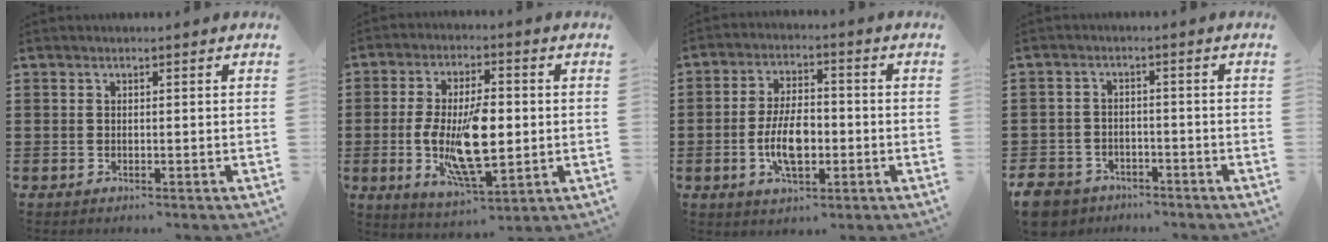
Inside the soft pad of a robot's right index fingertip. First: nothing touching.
{"total": 12.4, "force": [-1.0, 5.0, 11.3], "torque": [-0.227, -0.011, -0.019]}
{"total": 8.0, "force": [-1.8, 3.8, 6.8], "torque": [-0.136, 0.001, -0.039]}
{"total": 4.7, "force": [-4.4, 1.6, 0.5], "torque": [-0.038, 0.000, -0.097]}